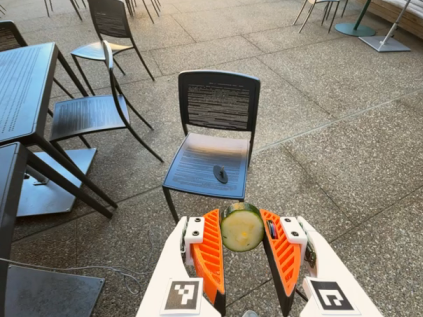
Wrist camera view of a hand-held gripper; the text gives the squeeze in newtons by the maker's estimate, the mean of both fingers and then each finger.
{"total": 9.6, "left": 9.1, "right": 10.1}